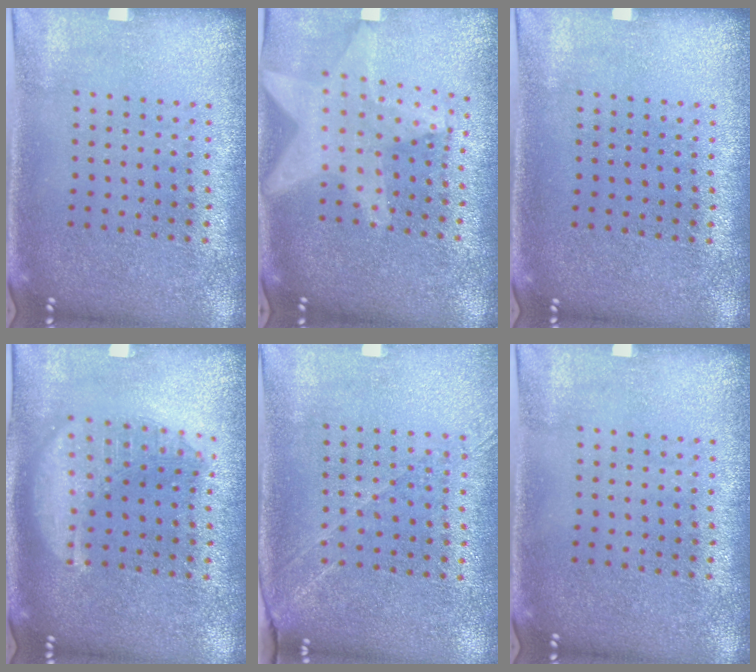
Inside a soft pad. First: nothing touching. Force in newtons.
{"total": 2.1, "press": 1.7, "slide": 1.1}
{"total": 0.0}
{"total": 3.1, "press": 3.0, "slide": 0.4}
{"total": 1.3, "press": 1.3, "slide": 0.4}
{"total": 0.0}